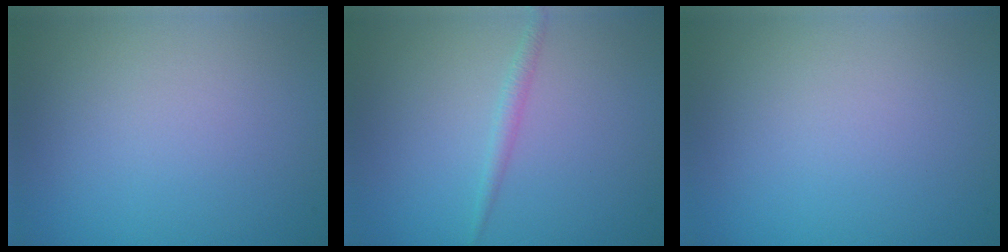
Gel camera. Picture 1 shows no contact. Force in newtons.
{"total": 1.1, "press": 1.1, "slide": 0.0}
{"total": 0.0}